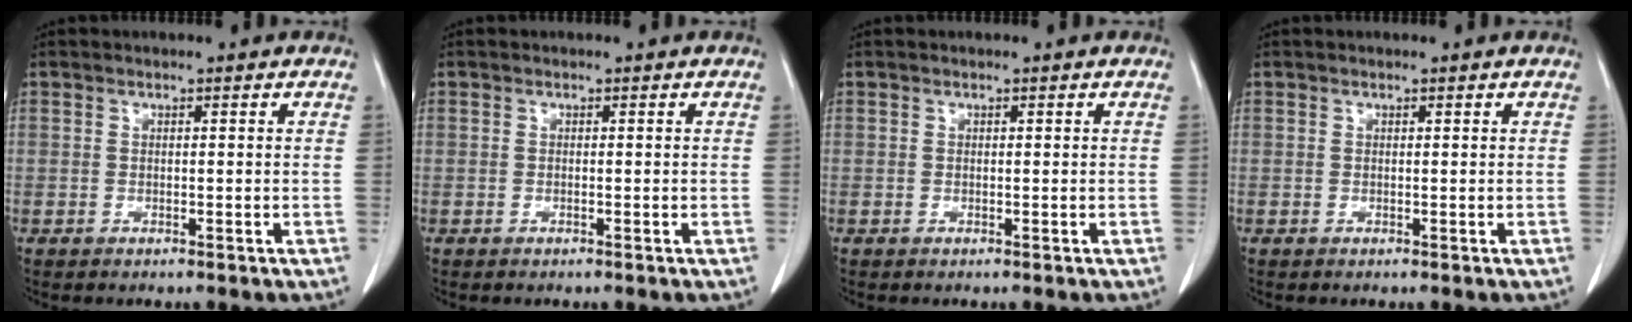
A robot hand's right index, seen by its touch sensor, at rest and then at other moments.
{"total": 0.0}
{"total": 0.0}
{"total": 0.0}